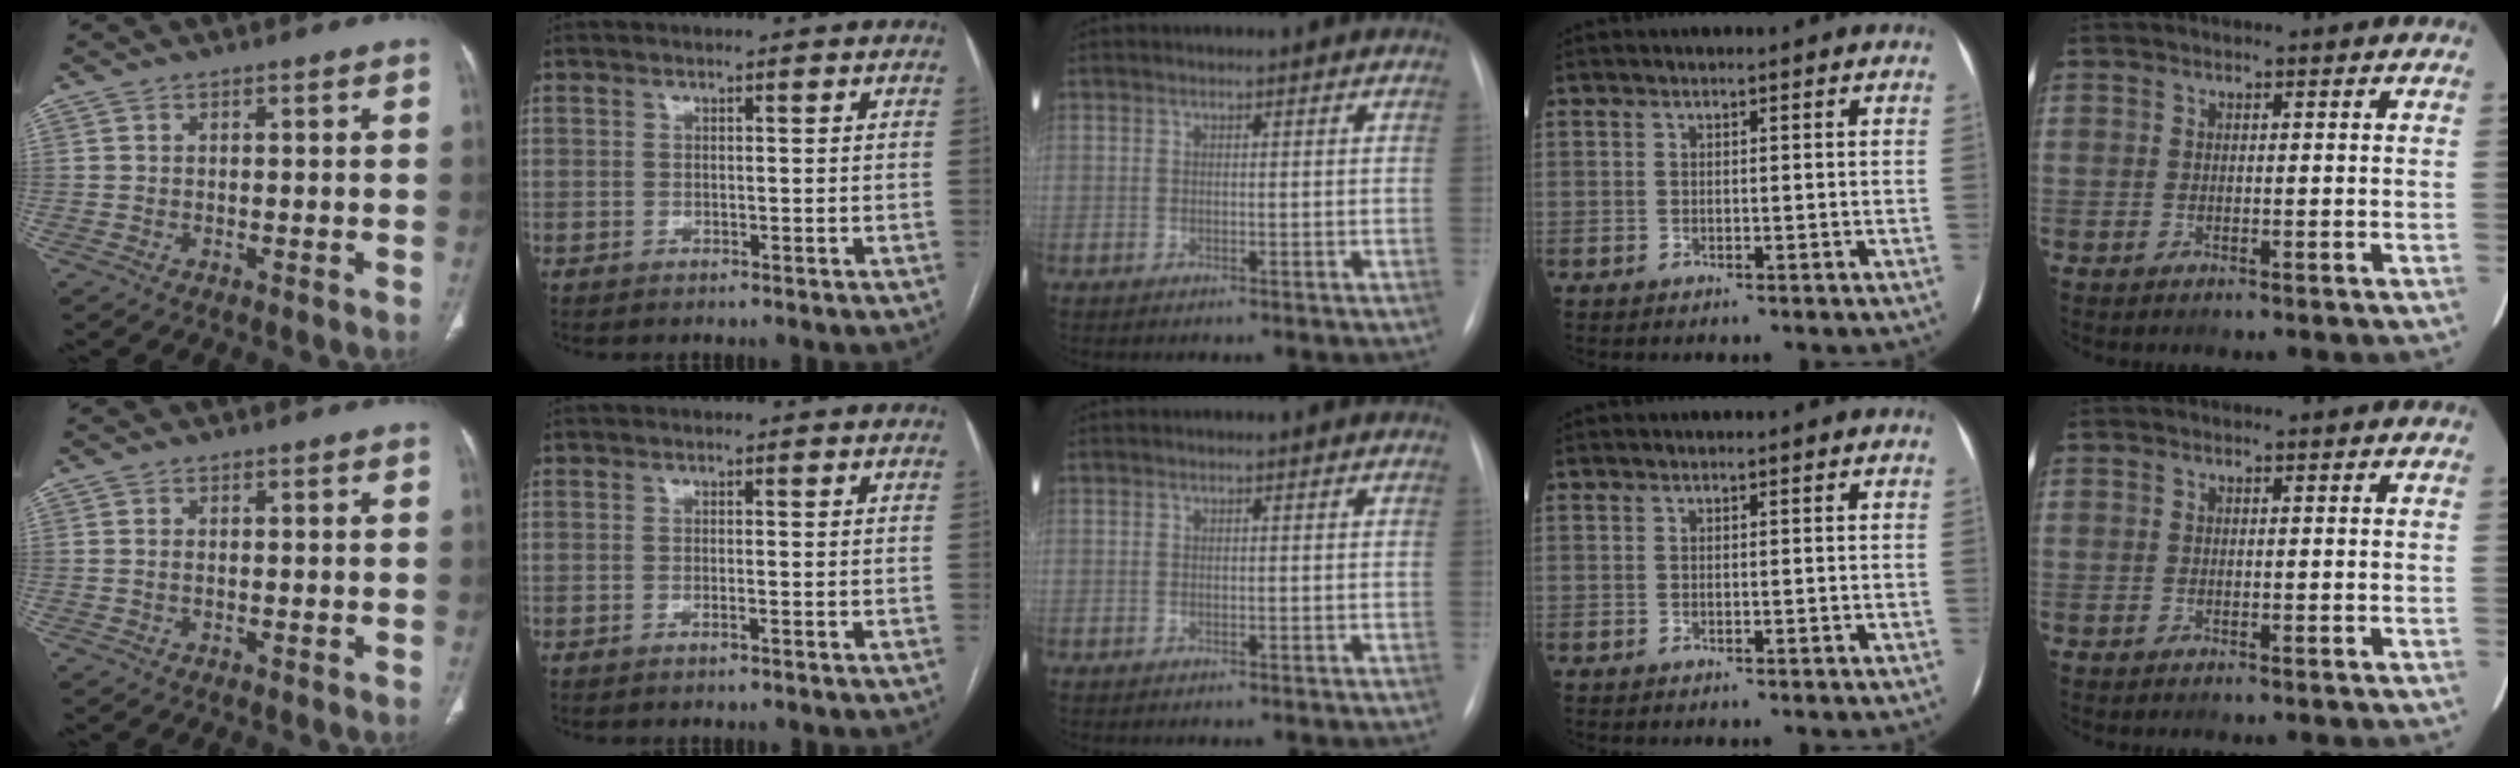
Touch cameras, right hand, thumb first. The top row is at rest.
{"thumb": {"total": 0.6, "force": [0.1, 0.2, 0.5], "torque": [-0.017, 0.003, 0.004]}, "index": {"total": 0.7, "force": [-0.4, -0.1, 0.6], "torque": [-0.013, -0.001, -0.005]}}